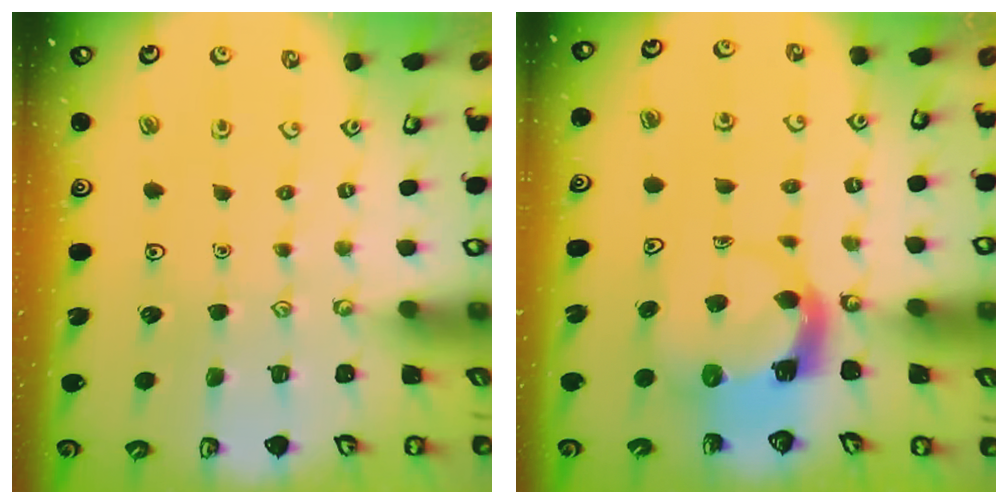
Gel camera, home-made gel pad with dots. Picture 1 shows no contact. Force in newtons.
{"total": 4.1, "press": 4.0, "slide": 0.8}